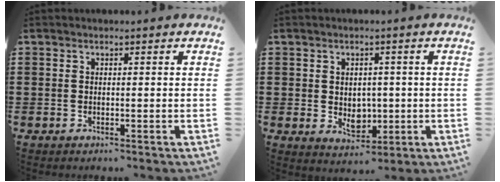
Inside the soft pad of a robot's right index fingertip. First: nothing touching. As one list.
[{"total": 3.7, "force": [0.5, 3.2, 1.8], "torque": [-0.028, 0.000, 0.007]}]